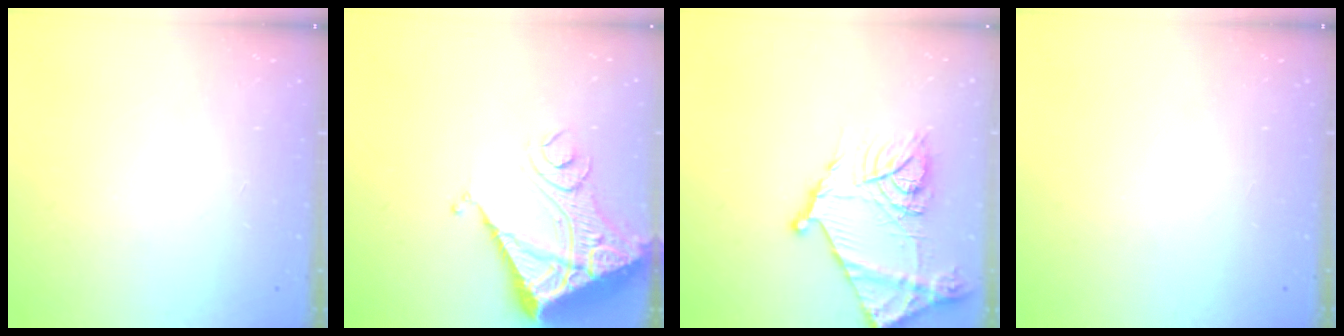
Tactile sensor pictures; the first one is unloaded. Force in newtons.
{"total": 13.8, "press": 13.7, "slide": 1.9}
{"total": 18.6, "press": 18.5, "slide": 1.9}
{"total": 0.0}